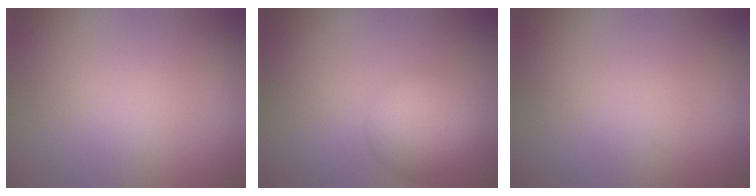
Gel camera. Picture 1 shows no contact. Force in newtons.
{"total": 4.4, "press": 4.4, "slide": 0.0}
{"total": 0.0}